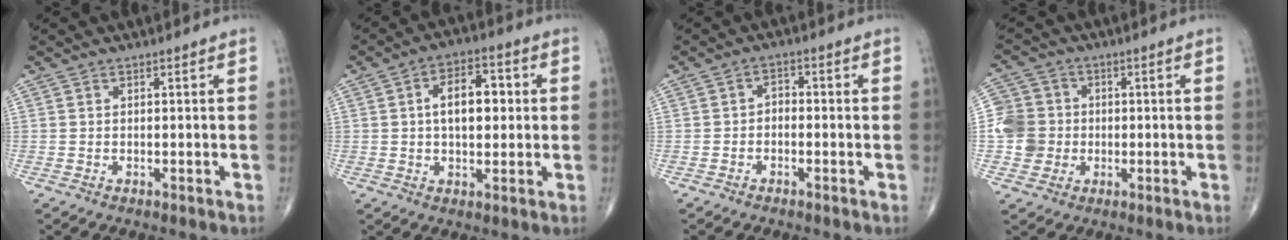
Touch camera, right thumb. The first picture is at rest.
{"total": 9.5, "force": [1.1, 5.4, 7.8], "torque": [-0.102, 0.015, 0.014]}
{"total": 2.2, "force": [-0.7, 1.5, 1.3], "torque": [-0.009, 0.016, -0.022]}
{"total": 8.0, "force": [-0.8, 7.7, 1.9], "torque": [-0.013, 0.013, -0.019]}